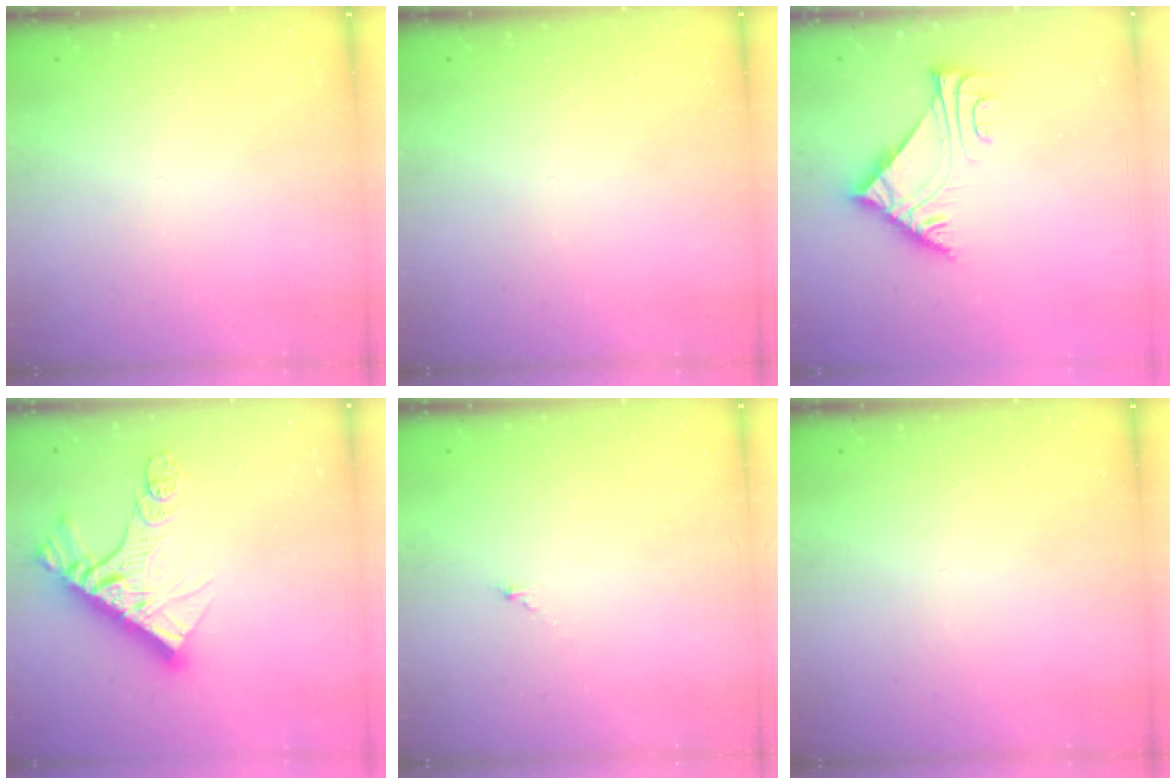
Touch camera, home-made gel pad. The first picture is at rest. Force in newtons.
{"total": 0.0}
{"total": 5.7, "press": 5.6, "slide": 0.7}
{"total": 13.2, "press": 13.1, "slide": 1.2}
{"total": 0.0}
{"total": 0.0}